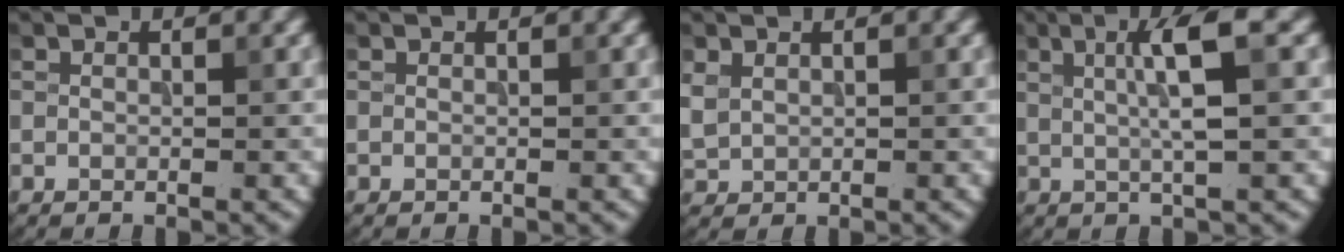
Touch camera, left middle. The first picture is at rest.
{"total": 0.0}
{"total": 1.5, "force": [0.7, 1.0, 0.8], "torque": [-0.021, 0.001, 0.020]}
{"total": 4.5, "force": [1.0, 0.6, 4.3], "torque": [-0.073, 0.006, 0.016]}